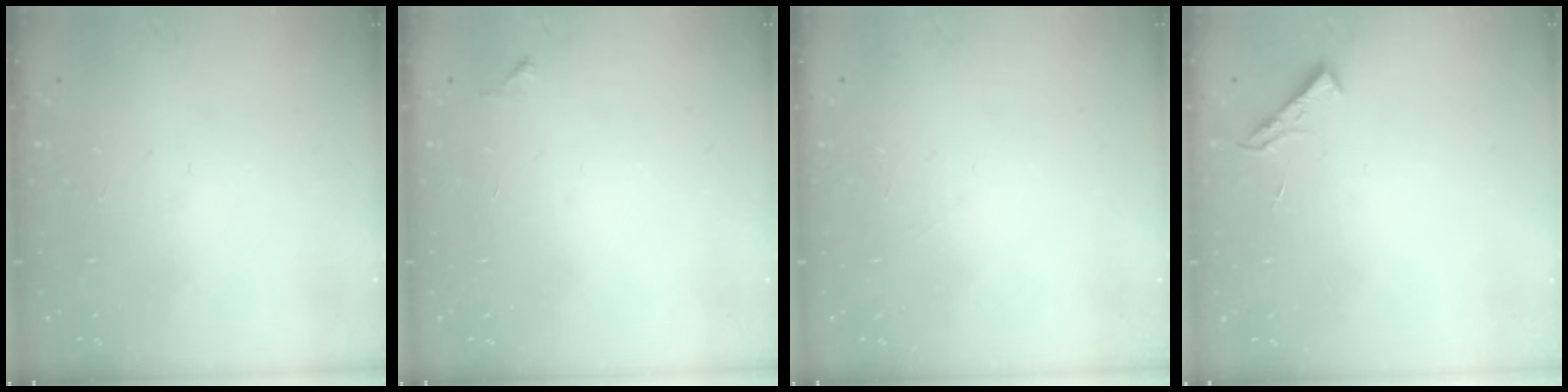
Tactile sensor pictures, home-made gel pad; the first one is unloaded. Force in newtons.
{"total": 4.2, "press": 4.1, "slide": 0.4}
{"total": 4.9, "press": 4.8, "slide": 0.5}
{"total": 4.3, "press": 4.2, "slide": 0.7}